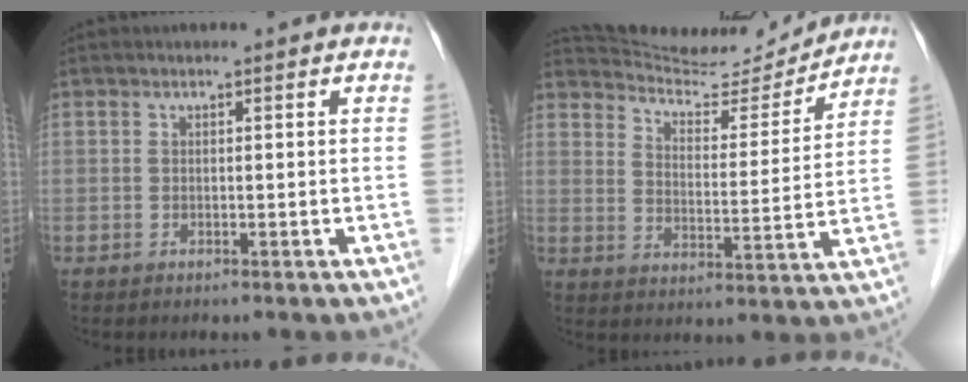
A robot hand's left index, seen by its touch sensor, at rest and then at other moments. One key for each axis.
{"total": 13.7, "fx": 13.5, "fy": 1.8, "fz": 1.7, "tx": -0.031, "ty": -0.015, "tz": 0.197}